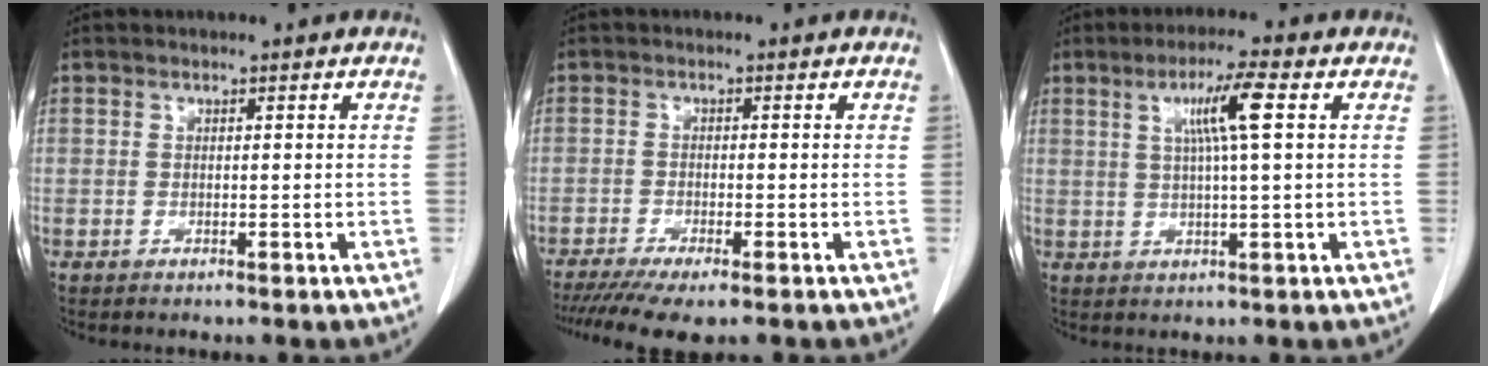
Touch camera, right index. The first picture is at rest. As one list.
[{"total": 7.9, "force": [-6.1, 0.9, 4.8], "torque": [-0.074, -0.016, -0.098]}, {"total": 6.5, "force": [1.9, -0.4, 6.2], "torque": [-0.112, 0.004, 0.034]}]